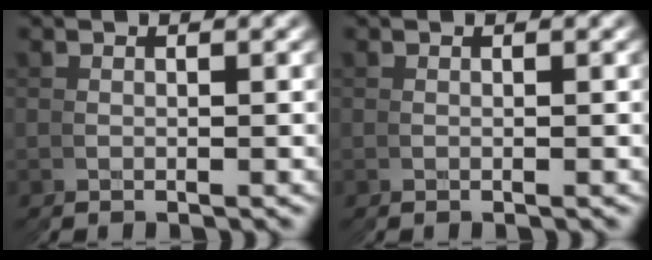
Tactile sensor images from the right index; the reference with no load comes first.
{"total": 0.0}